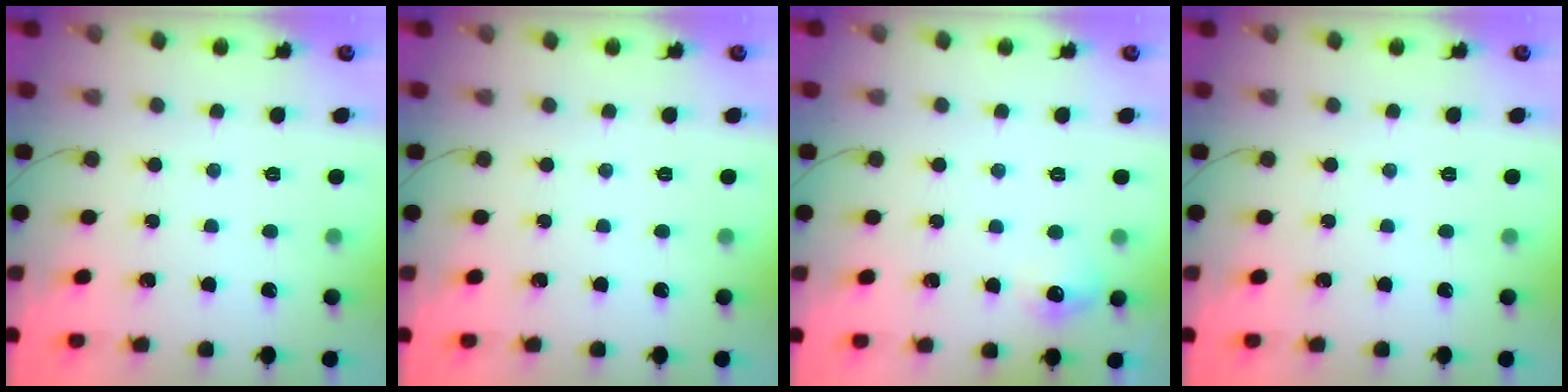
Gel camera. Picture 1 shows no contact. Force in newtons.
{"total": 0.0}
{"total": 6.9, "press": 6.7, "slide": 1.4}
{"total": 0.0}